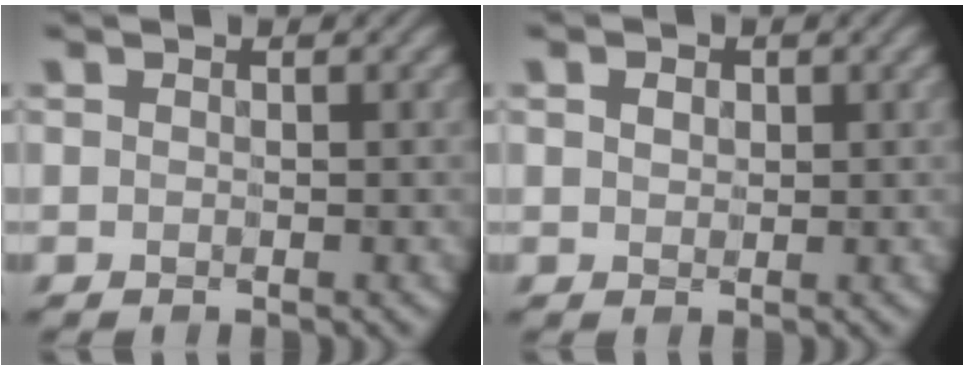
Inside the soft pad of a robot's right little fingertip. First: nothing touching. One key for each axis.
{"total": 1.2, "fx": 0.2, "fy": 0.9, "fz": 0.6, "tx": -0.014, "ty": 0.002, "tz": 0.003}